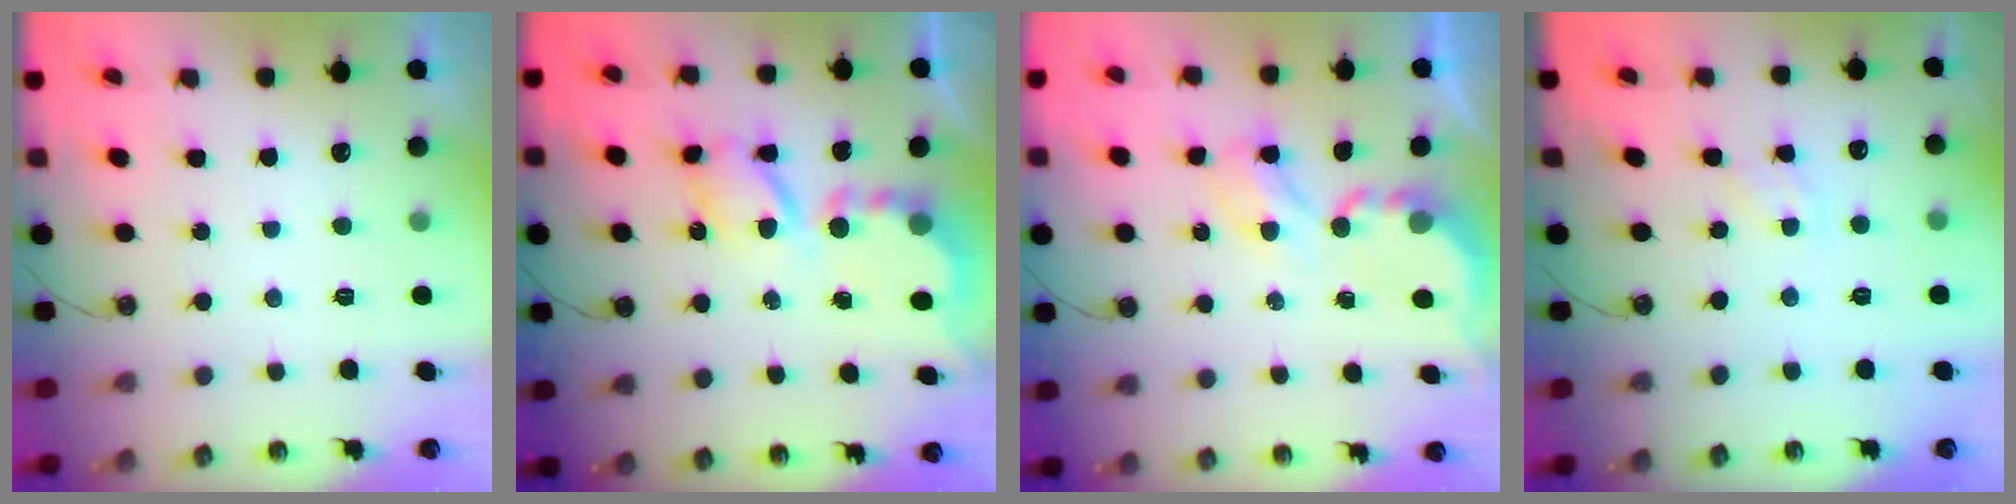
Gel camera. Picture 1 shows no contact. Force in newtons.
{"total": 7.9, "press": 7.8, "slide": 0.6}
{"total": 4.5, "press": 4.5, "slide": 0.3}
{"total": 1.7, "press": 1.7, "slide": 0.3}